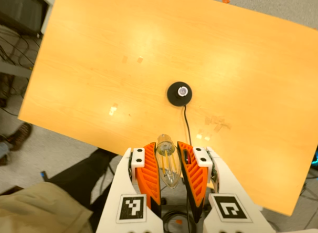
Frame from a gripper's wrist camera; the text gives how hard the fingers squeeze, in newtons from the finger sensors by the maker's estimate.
{"total": 20.5, "left": 22.3, "right": 18.6}